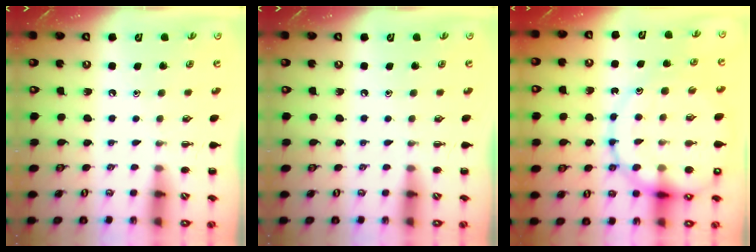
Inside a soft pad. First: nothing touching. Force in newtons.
{"total": 0.0}
{"total": 20.3, "press": 20.1, "slide": 3.0}